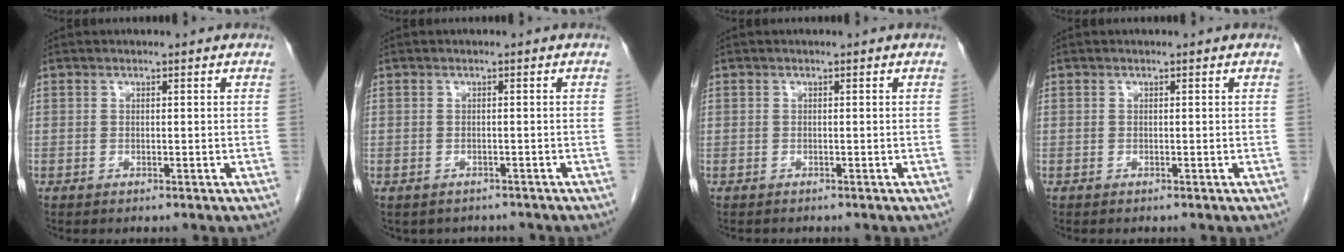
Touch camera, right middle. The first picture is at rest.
{"total": 3.4, "force": [-2.9, 1.8, 0.3], "torque": [-0.005, 0.007, -0.035]}
{"total": 0.7, "force": [-0.6, 0.4, -0.1], "torque": [-0.008, 0.002, -0.012]}
{"total": 0.0}